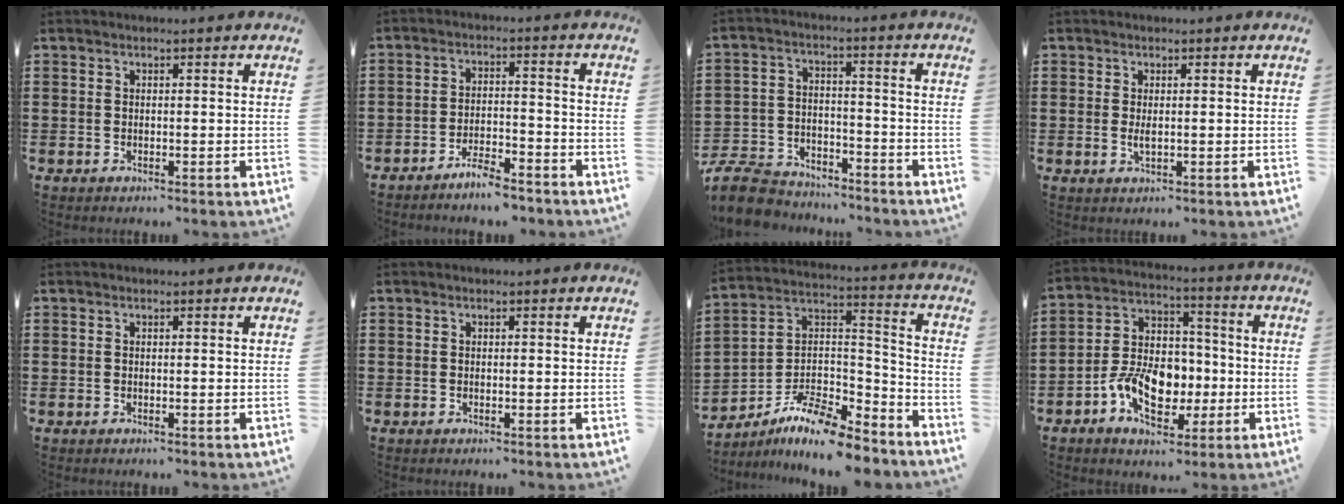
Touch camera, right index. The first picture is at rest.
{"total": 4.6, "force": [-4.3, 0.5, 1.4], "torque": [-0.032, 0.004, -0.087]}
{"total": 8.2, "force": [-7.7, 2.1, 1.7], "torque": [-0.049, 0.017, -0.154]}
{"total": 1.3, "force": [0.1, 0.5, 1.2], "torque": [-0.024, 0.000, 0.001]}
{"total": 0.0}
{"total": 0.0}
{"total": 9.9, "force": [-8.4, 2.6, 4.5], "torque": [-0.093, 0.011, -0.169]}
{"total": 10.2, "force": [-3.0, 7.0, 6.7], "torque": [-0.137, 0.006, -0.056]}